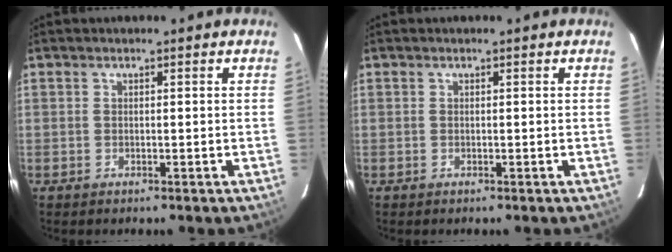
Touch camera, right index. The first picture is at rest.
{"total": 0.0}